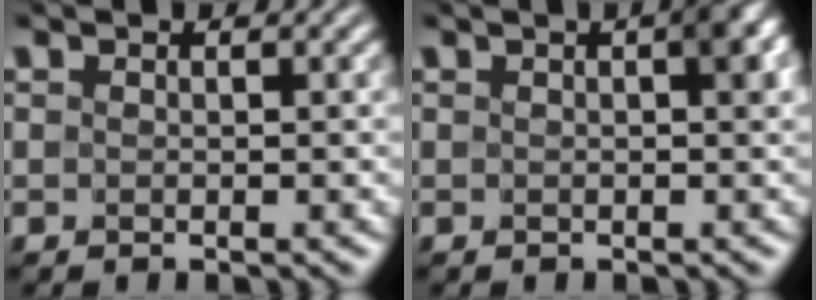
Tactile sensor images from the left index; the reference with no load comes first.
{"total": 2.1, "force": [0.5, 0.6, 2.0], "torque": [-0.019, 0.008, 0.005]}